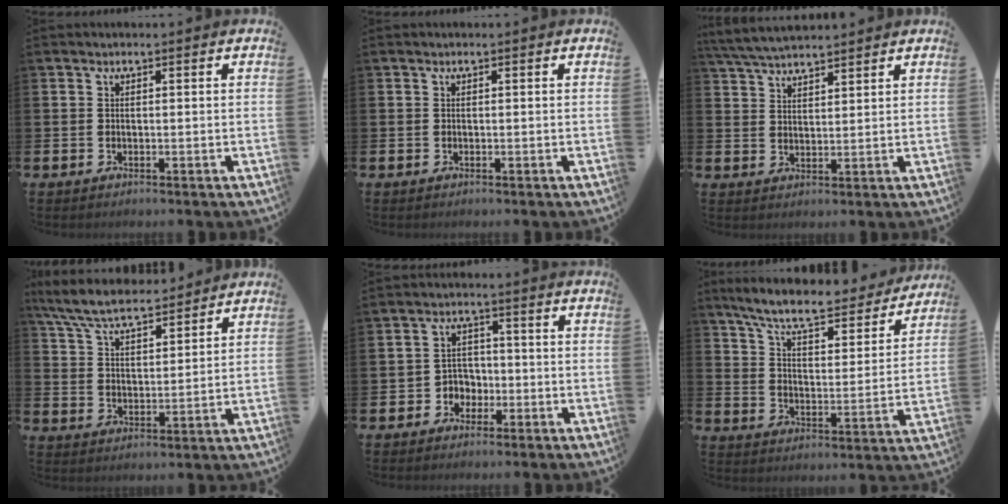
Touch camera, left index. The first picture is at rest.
{"total": 0.0}
{"total": 5.0, "force": [4.8, 0.6, 1.1], "torque": [-0.042, -0.016, 0.089]}
{"total": 7.5, "force": [7.0, 1.2, 2.4], "torque": [-0.077, -0.033, 0.128]}
{"total": 3.2, "force": [-1.6, 2.7, 0.7], "torque": [-0.030, 0.005, -0.036]}
{"total": 8.6, "force": [7.7, 1.5, 3.4], "torque": [-0.095, -0.051, 0.130]}